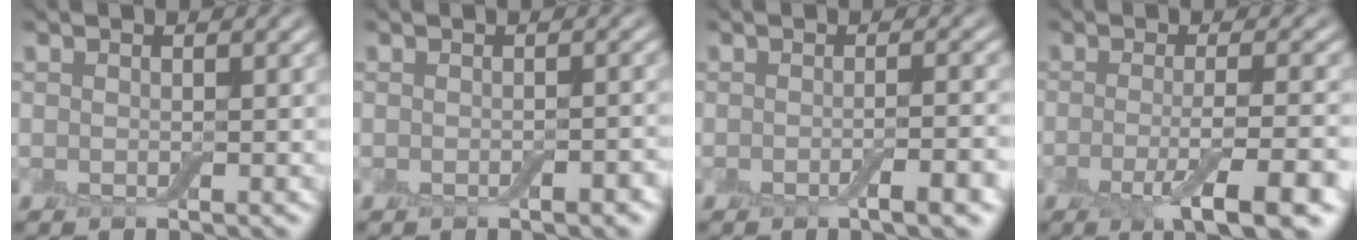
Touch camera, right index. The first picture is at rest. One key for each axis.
{"total": 1.4, "fx": -0.6, "fy": 0.4, "fz": 1.2, "tx": -0.016, "ty": 0.000, "tz": -0.007}
{"total": 3.5, "fx": -1.4, "fy": 0.8, "fz": 3.1, "tx": -0.040, "ty": 0.003, "tz": -0.025}
{"total": 7.3, "fx": -3.1, "fy": 1.5, "fz": 6.4, "tx": -0.095, "ty": -0.005, "tz": -0.053}